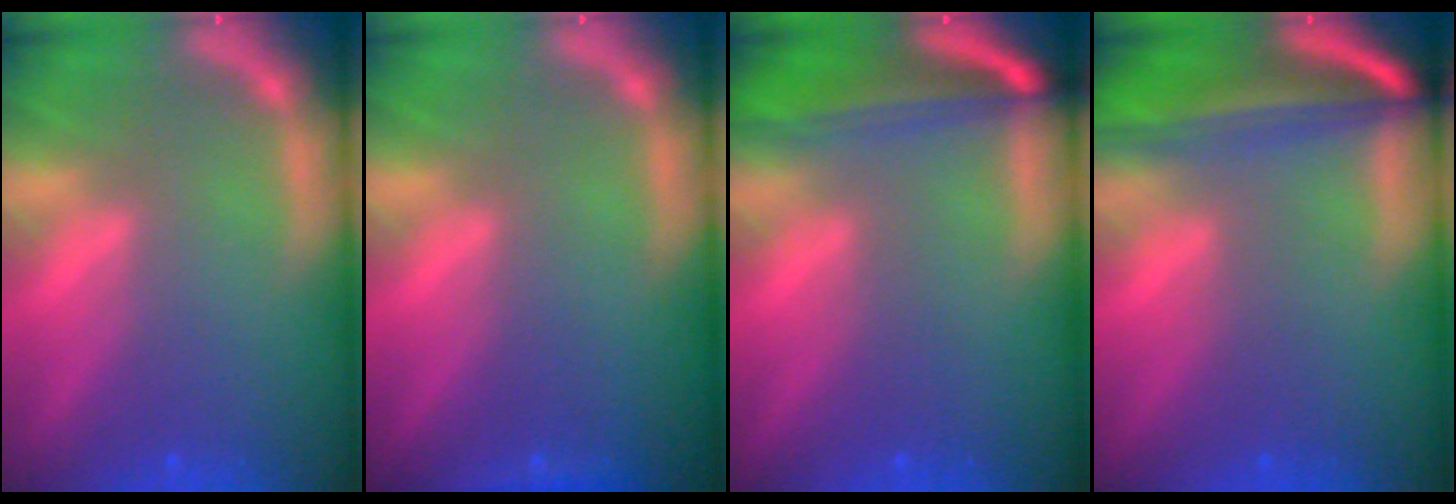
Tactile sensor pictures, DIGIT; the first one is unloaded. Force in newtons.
{"total": 0.9}
{"total": 7.1}
{"total": 9.6}